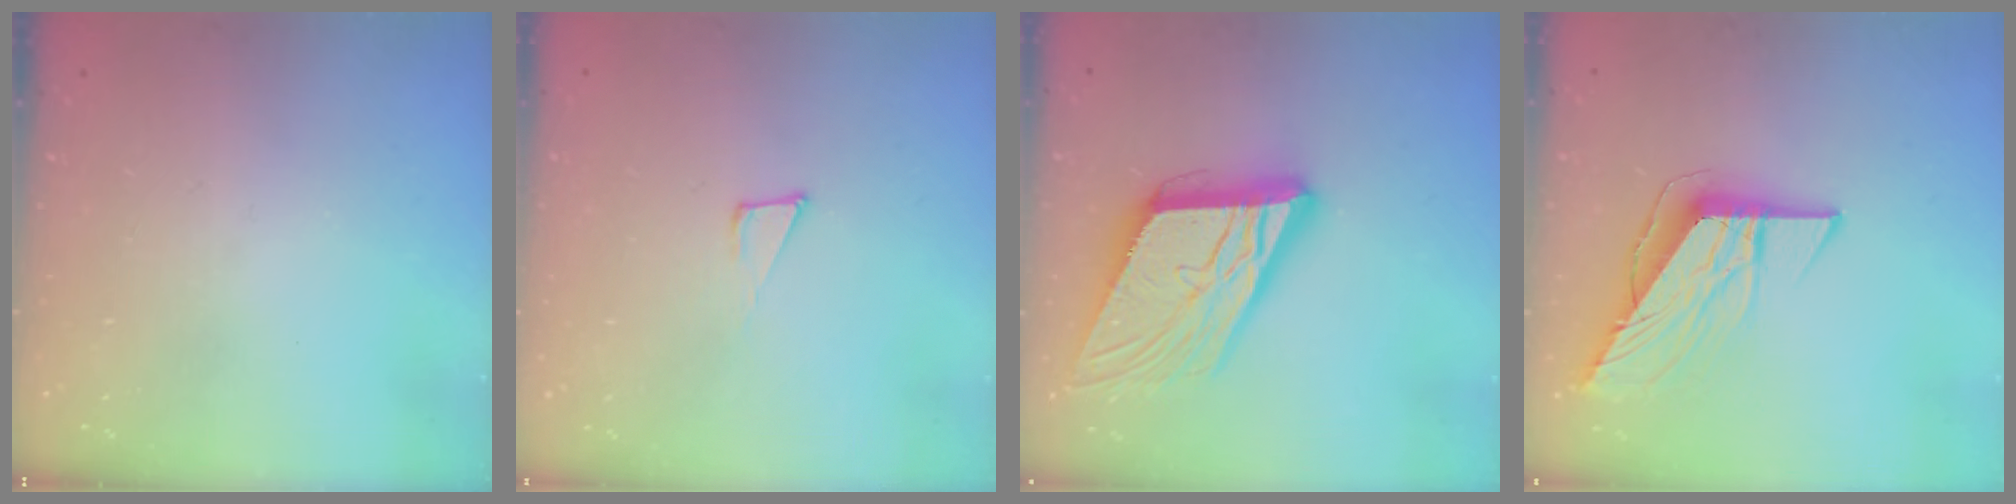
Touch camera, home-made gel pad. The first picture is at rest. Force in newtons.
{"total": 6.3, "press": 6.1, "slide": 1.2}
{"total": 18.8, "press": 18.5, "slide": 3.5}
{"total": 10.6, "press": 10.5, "slide": 1.1}